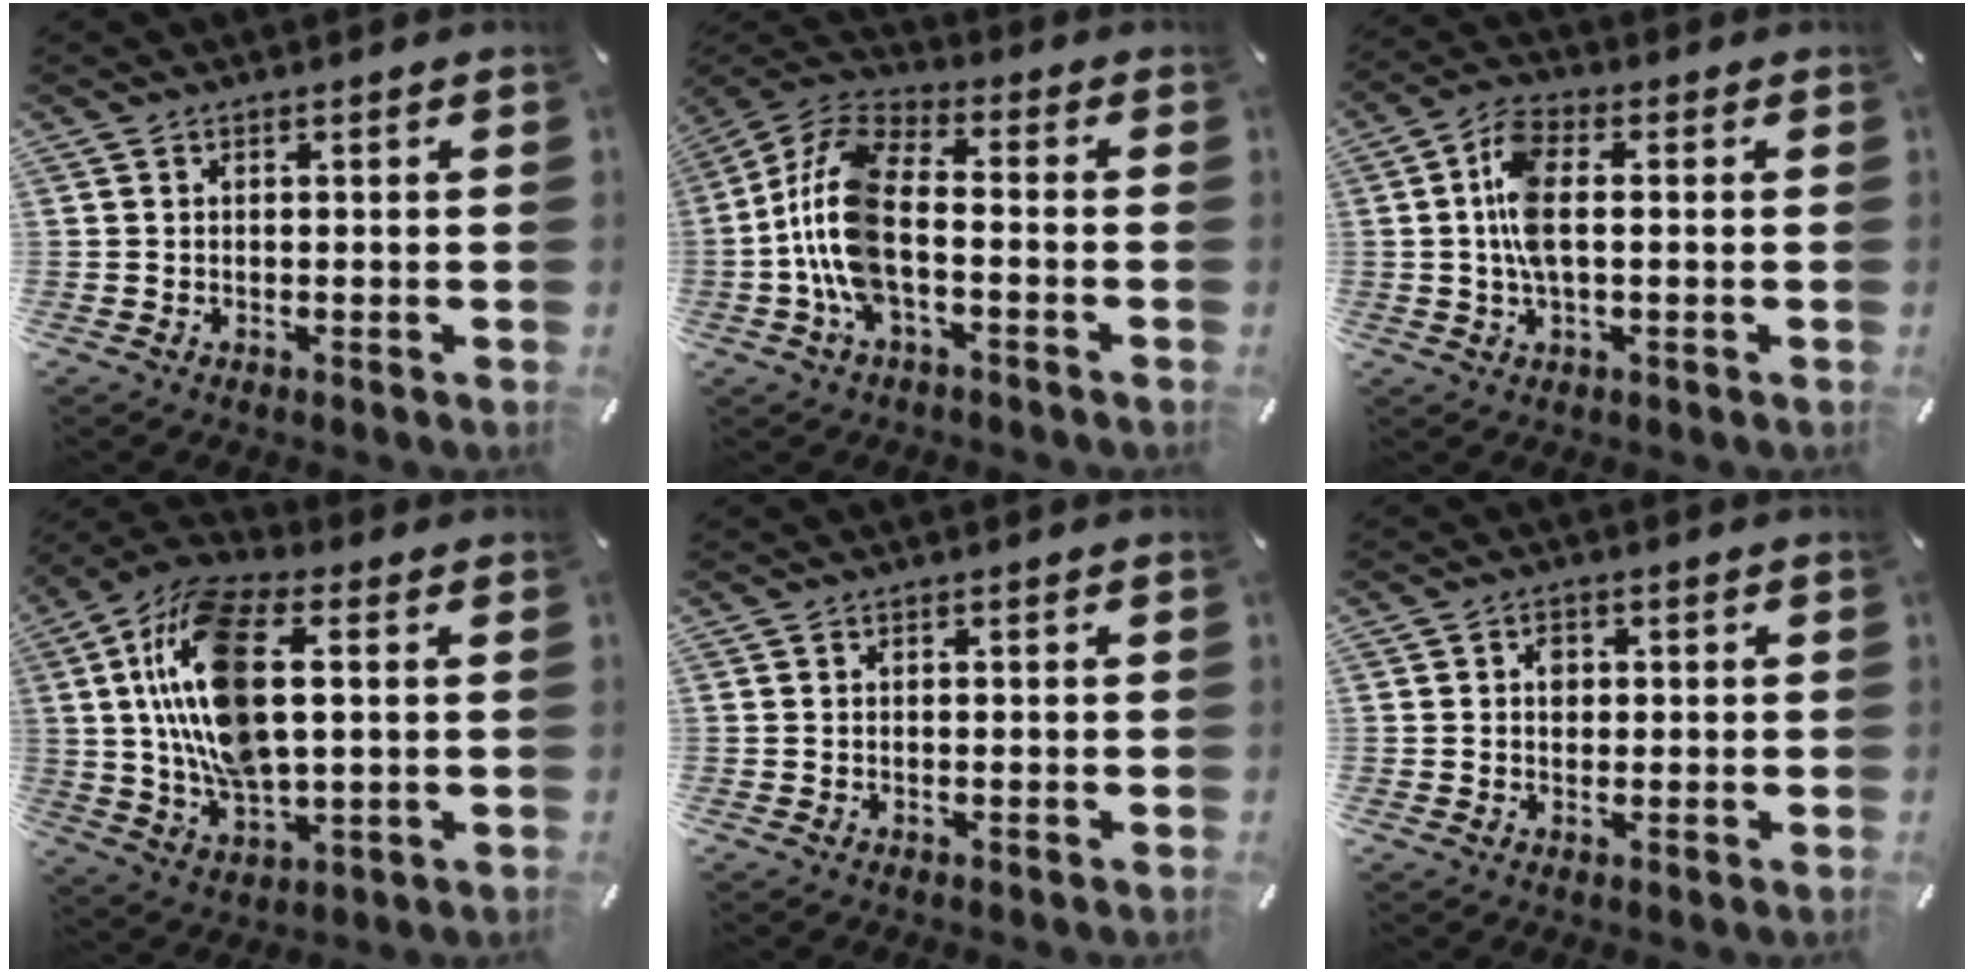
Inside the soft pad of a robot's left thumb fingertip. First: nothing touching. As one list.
[{"total": 12.7, "force": [-2.7, 6.4, 10.6], "torque": [-0.243, -0.002, -0.054]}, {"total": 9.1, "force": [0.3, 4.2, 8.1], "torque": [-0.177, 0.000, 0.001]}, {"total": 15.6, "force": [2.8, 8.3, 12.9], "torque": [-0.276, 0.001, 0.048]}, {"total": 0.0}, {"total": 2.3, "force": [0.3, 2.0, 1.1], "torque": [-0.006, 0.001, 0.001]}]